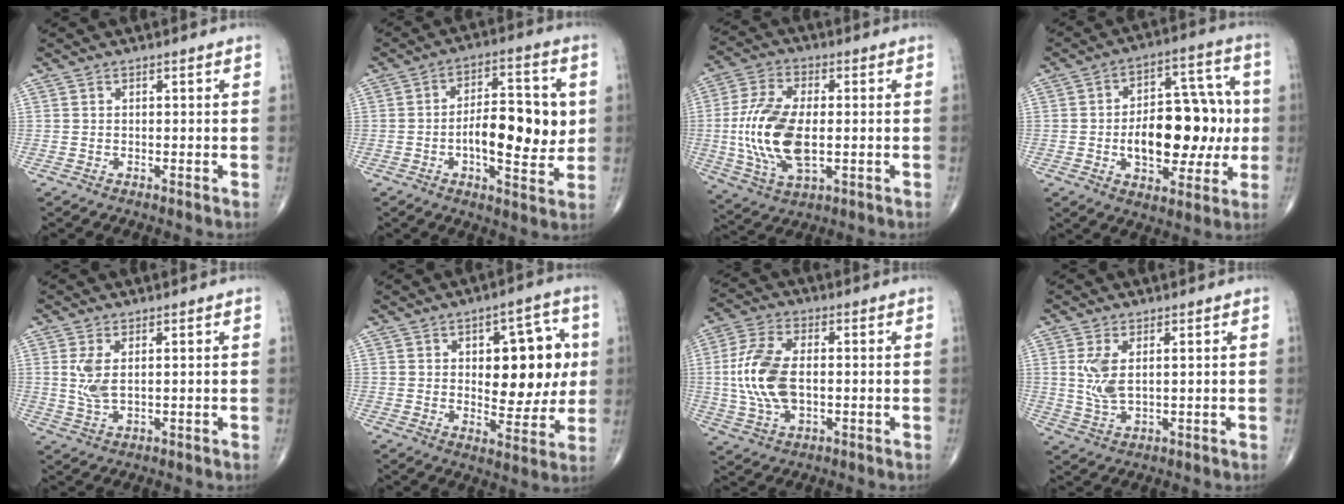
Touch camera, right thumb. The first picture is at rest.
{"total": 14.5, "force": [-0.3, 6.1, 13.1], "torque": [-0.174, 0.008, -0.007]}
{"total": 15.6, "force": [-1.0, 7.9, 13.4], "torque": [-0.278, -0.002, -0.017]}
{"total": 19.8, "force": [-1.5, 10.9, 16.4], "torque": [-0.201, 0.033, -0.016]}
{"total": 4.3, "force": [1.0, 1.9, 3.8], "torque": [-0.087, -0.009, 0.026]}
{"total": 15.3, "force": [2.5, 7.8, 12.9], "torque": [-0.118, -0.003, 0.039]}
{"total": 12.3, "force": [-0.1, 6.6, 10.4], "torque": [-0.221, 0.007, -0.003]}
{"total": 5.4, "force": [1.3, 2.4, 4.7], "torque": [-0.104, -0.010, 0.033]}